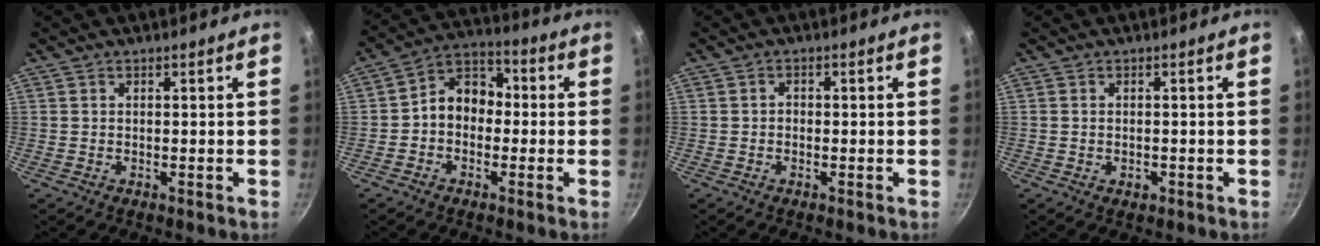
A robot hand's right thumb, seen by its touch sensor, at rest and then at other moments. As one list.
[{"total": 8.8, "force": [-0.8, 6.9, 5.4], "torque": [-0.048, 0.036, -0.036]}, {"total": 1.0, "force": [-0.4, 0.8, 0.5], "torque": [-0.007, 0.005, -0.009]}, {"total": 1.4, "force": [-0.4, 1.0, 0.9], "torque": [-0.011, 0.001, -0.007]}]